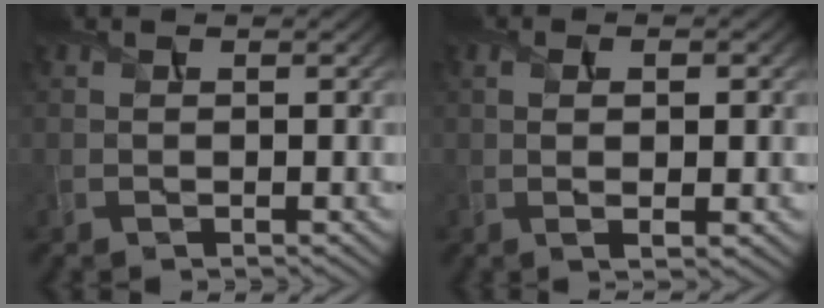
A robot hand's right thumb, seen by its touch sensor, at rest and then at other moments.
{"total": 3.6, "force": [0.0, 0.9, 3.5], "torque": [-0.062, -0.001, 0.002]}